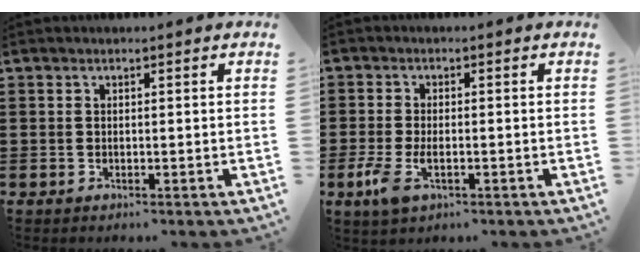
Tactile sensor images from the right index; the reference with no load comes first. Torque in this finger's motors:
{"motor_torque": [1.72, 0.42, 0.20, 0.11]}